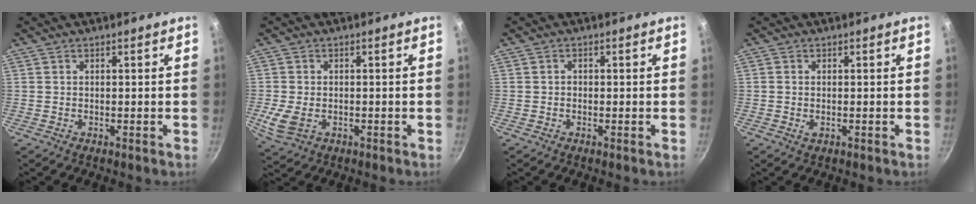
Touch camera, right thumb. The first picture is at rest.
{"total": 5.4, "force": [-1.1, 3.7, 3.8], "torque": [-0.081, -0.008, -0.017]}
{"total": 0.8, "force": [-0.2, 0.7, 0.4], "torque": [-0.005, 0.003, -0.004]}
{"total": 1.2, "force": [-0.2, 0.7, 1.0], "torque": [-0.019, -0.001, -0.004]}